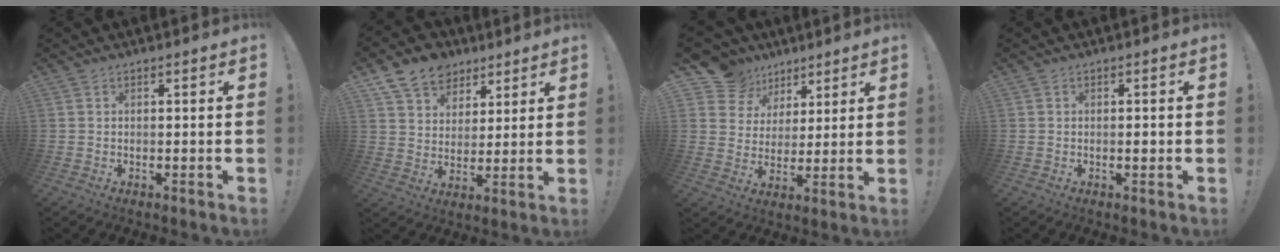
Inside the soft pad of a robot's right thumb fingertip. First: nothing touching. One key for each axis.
{"total": 11.7, "fx": 7.3, "fy": 8.4, "fz": 3.3, "tx": -0.059, "ty": -0.047, "tz": 0.146}
{"total": 11.9, "fx": 7.0, "fy": 9.2, "fz": 2.5, "tx": -0.046, "ty": -0.043, "tz": 0.143}
{"total": 0.9, "fx": -0.3, "fy": 0.4, "fz": 0.8, "tx": -0.014, "ty": 0.002, "tz": -0.005}